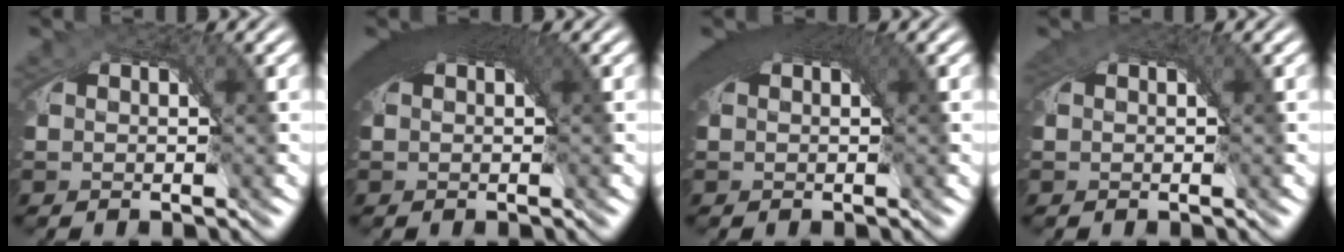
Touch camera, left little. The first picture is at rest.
{"total": 5.8, "force": [1.9, 2.1, 5.1], "torque": [-0.060, 0.016, 0.020]}
{"total": 4.4, "force": [1.6, 1.4, 3.9], "torque": [-0.044, 0.012, 0.018]}
{"total": 0.6, "force": [0.1, -0.1, 0.5], "torque": [-0.002, -0.003, 0.003]}